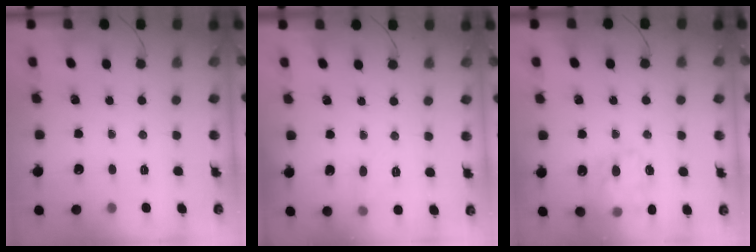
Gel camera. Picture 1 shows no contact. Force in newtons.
{"total": 6.9, "press": 6.7, "slide": 1.6}
{"total": 17.1, "press": 16.9, "slide": 3.0}